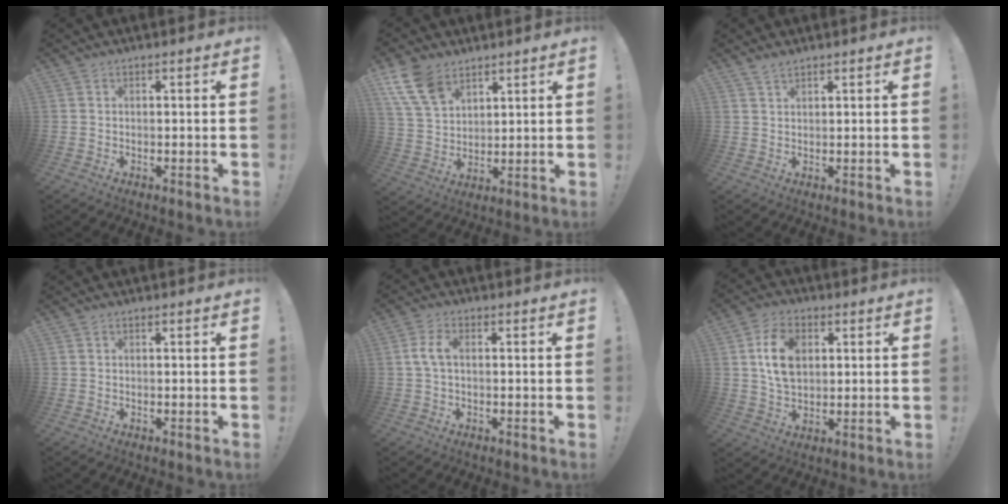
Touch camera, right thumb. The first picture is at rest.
{"total": 12.8, "force": [8.0, 7.9, 6.2], "torque": [-0.130, -0.035, 0.158]}
{"total": 2.1, "force": [1.8, 0.5, 1.0], "torque": [-0.020, -0.008, 0.034]}
{"total": 0.0}
{"total": 4.7, "force": [0.2, 2.5, 4.0], "torque": [-0.082, 0.014, 0.005]}
{"total": 11.5, "force": [3.0, 8.0, 7.8], "torque": [-0.130, 0.002, 0.053]}